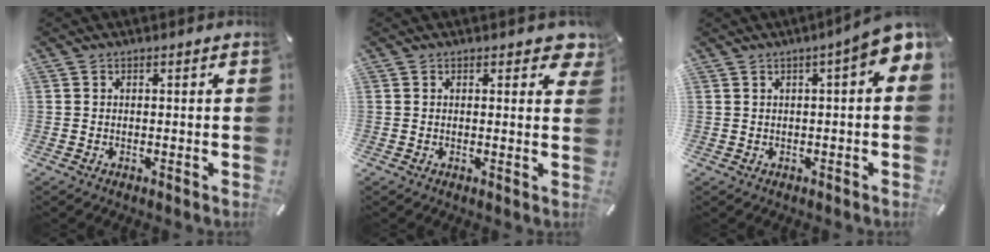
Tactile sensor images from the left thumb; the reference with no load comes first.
{"total": 2.7, "force": [1.6, 1.3, 1.8], "torque": [-0.009, -0.008, 0.021]}
{"total": 6.1, "force": [2.4, 1.5, 5.4], "torque": [-0.086, -0.012, 0.039]}